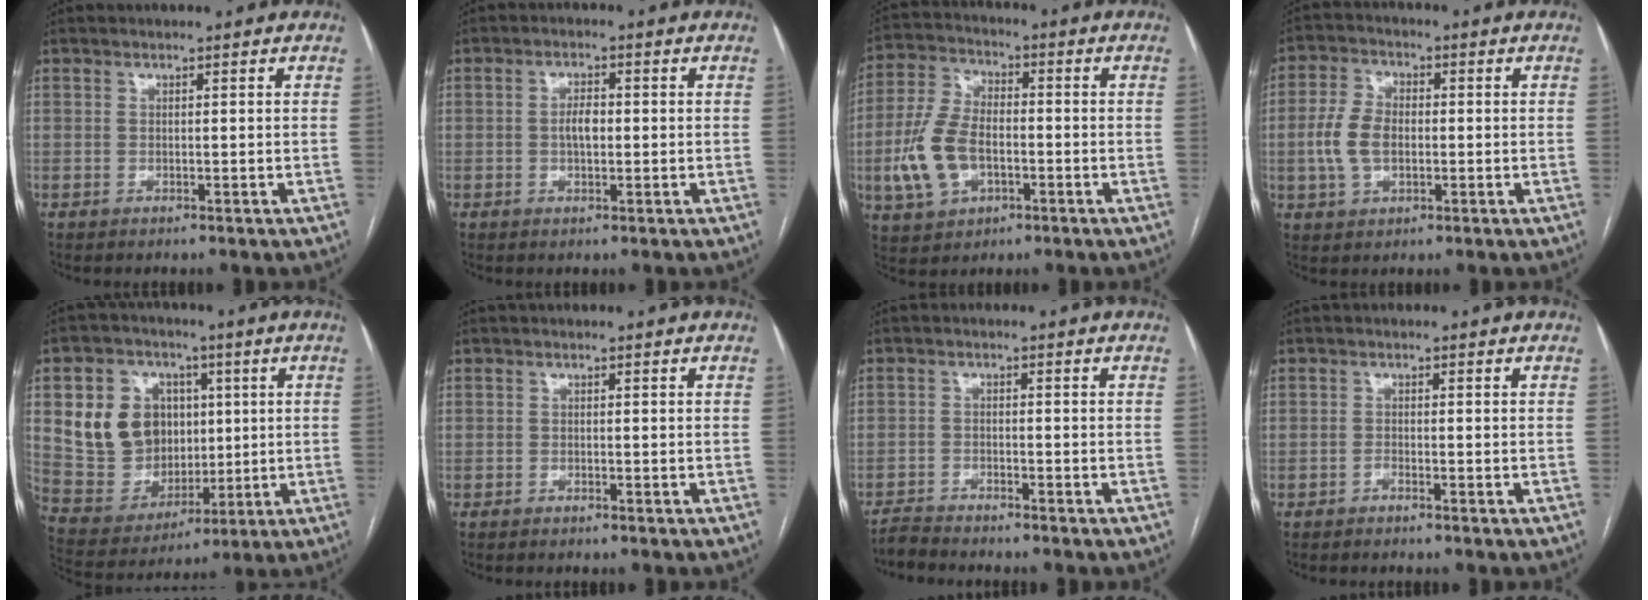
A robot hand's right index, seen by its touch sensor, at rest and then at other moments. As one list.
[{"total": 3.0, "force": [-0.1, 1.3, 2.7], "torque": [-0.049, 0.005, -0.002]}, {"total": 11.0, "force": [-2.7, 6.5, 8.4], "torque": [-0.198, 0.012, -0.046]}, {"total": 7.1, "force": [-0.7, 4.4, 5.5], "torque": [-0.134, 0.014, -0.012]}, {"total": 14.0, "force": [3.5, 11.7, 6.9], "torque": [-0.152, 0.037, 0.087]}, {"total": 1.3, "force": [-1.2, 0.1, 0.5], "torque": [-0.008, -0.002, -0.015]}, {"total": 3.5, "force": [-3.5, -0.4, 0.5], "torque": [-0.008, -0.015, -0.062]}, {"total": 0.9, "force": [-0.8, -0.2, 0.3], "torque": [-0.006, 0.002, -0.015]}]